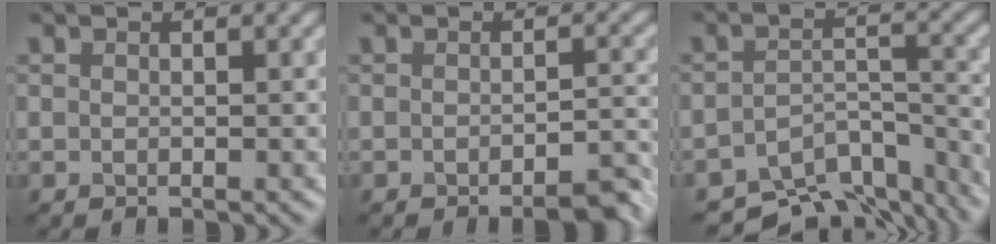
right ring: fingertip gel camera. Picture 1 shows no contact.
{"total": 3.5, "force": [-2.5, 0.7, 2.4], "torque": [-0.025, 0.004, -0.037]}
{"total": 8.8, "force": [-7.6, 3.1, 3.1], "torque": [-0.049, -0.020, -0.110]}